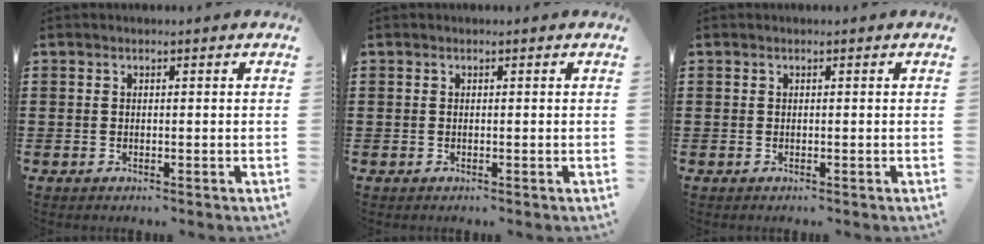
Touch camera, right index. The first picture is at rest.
{"total": 0.0}
{"total": 0.0}